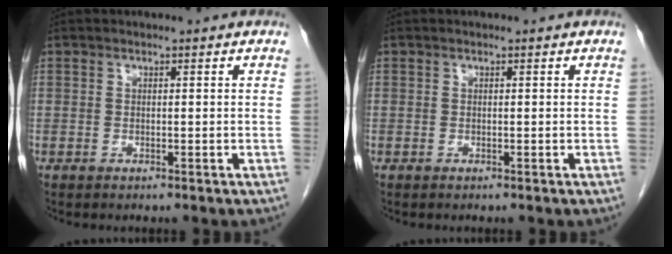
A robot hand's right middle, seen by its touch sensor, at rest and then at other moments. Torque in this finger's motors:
{"motor_torque": [-0.06, -0.05, -0.03, 0.00]}